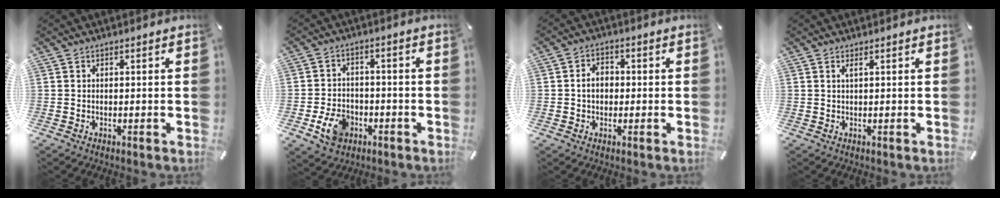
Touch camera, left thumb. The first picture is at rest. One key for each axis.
{"total": 8.2, "fx": -3.2, "fy": 6.2, "fz": 4.3, "tx": -0.091, "ty": 0.013, "tz": -0.061}
{"total": 4.6, "fx": -0.4, "fy": 3.5, "fz": 2.8, "tx": -0.053, "ty": 0.004, "tz": -0.012}
{"total": 1.1, "fx": 0.5, "fy": 0.0, "fz": 1.0, "tx": -0.021, "ty": -0.001, "tz": 0.008}